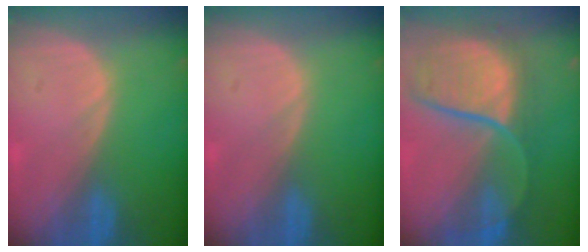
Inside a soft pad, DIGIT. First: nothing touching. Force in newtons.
{"total": 0.0}
{"total": 10.9, "press": 9.8, "slide": 4.8}